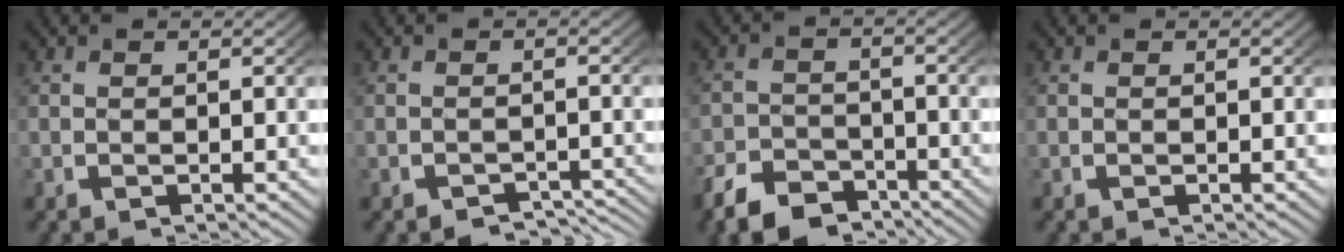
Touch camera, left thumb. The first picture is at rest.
{"total": 3.3, "force": [-2.9, 1.2, 1.1], "torque": [-0.009, -0.012, -0.042]}
{"total": 6.4, "force": [-4.9, 3.6, 1.9], "torque": [-0.027, -0.023, -0.084]}
{"total": 0.0}